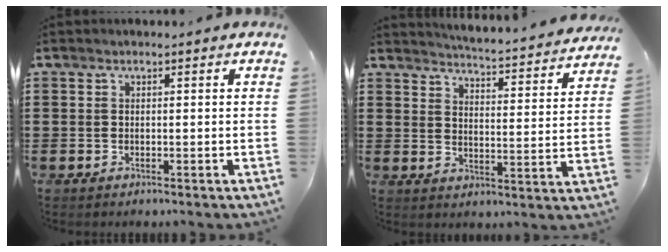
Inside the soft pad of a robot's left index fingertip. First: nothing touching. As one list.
[{"total": 3.9, "force": [3.8, -0.8, 0.5], "torque": [-0.024, -0.043, 0.056]}]